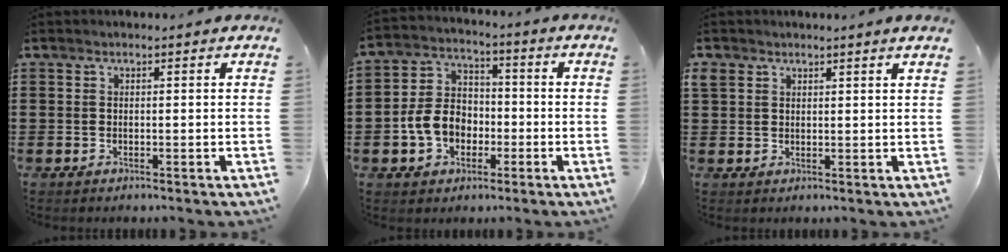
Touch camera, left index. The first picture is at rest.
{"total": 7.8, "force": [-2.3, 6.2, 4.2], "torque": [-0.109, 0.016, -0.047]}
{"total": 1.8, "force": [1.7, 0.5, 0.6], "torque": [-0.017, 0.003, 0.033]}